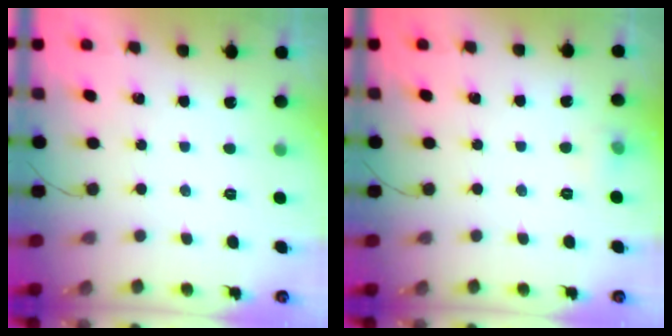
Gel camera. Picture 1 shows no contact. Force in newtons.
{"total": 5.0, "press": 4.1, "slide": 2.7}